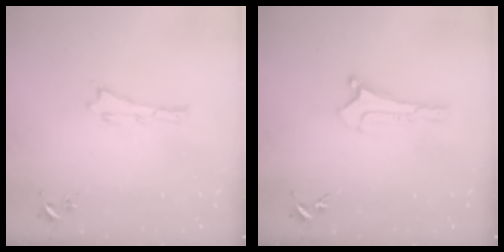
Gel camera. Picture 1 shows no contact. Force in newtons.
{"total": 0.0}